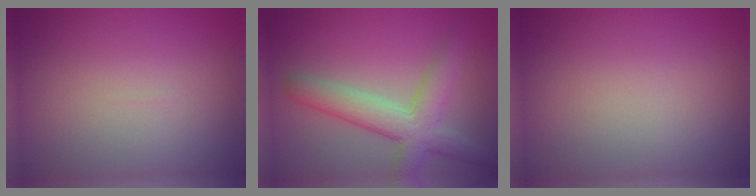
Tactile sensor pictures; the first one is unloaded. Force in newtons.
{"total": 5.5, "press": 5.5, "slide": 0.5}
{"total": 0.0}